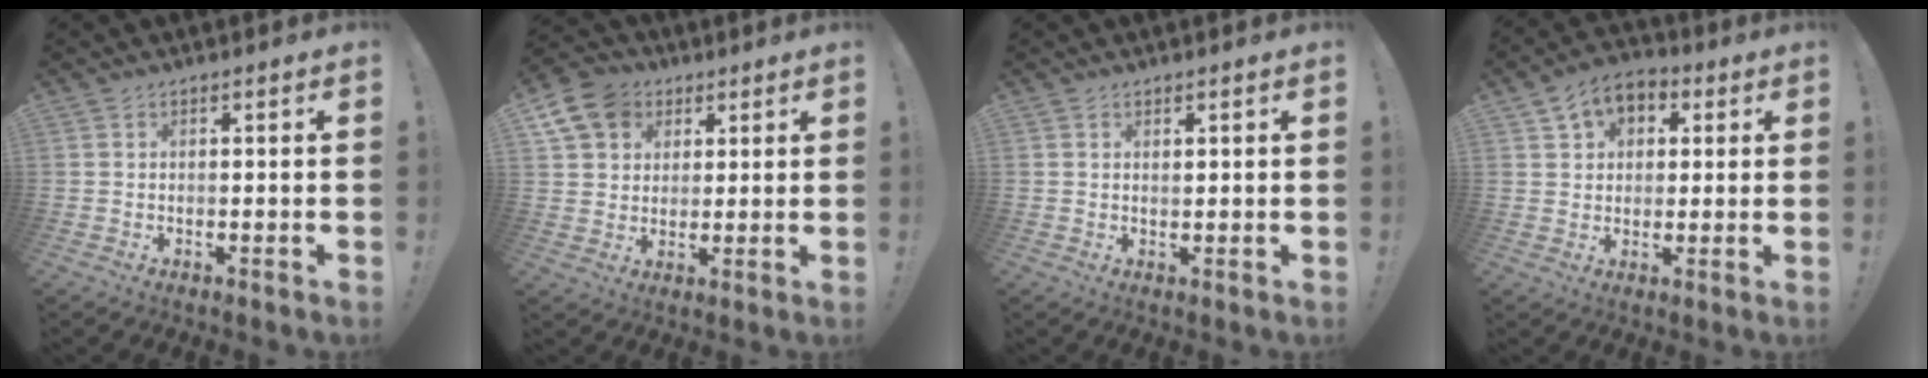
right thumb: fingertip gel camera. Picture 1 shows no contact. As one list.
[{"total": 11.4, "force": [4.9, 9.3, 4.4], "torque": [-0.067, -0.020, 0.101]}, {"total": 0.9, "force": [0.9, 0.3, -0.2], "torque": [0.016, -0.006, 0.015]}, {"total": 8.2, "force": [3.6, 6.4, 3.7], "torque": [-0.061, -0.013, 0.073]}]